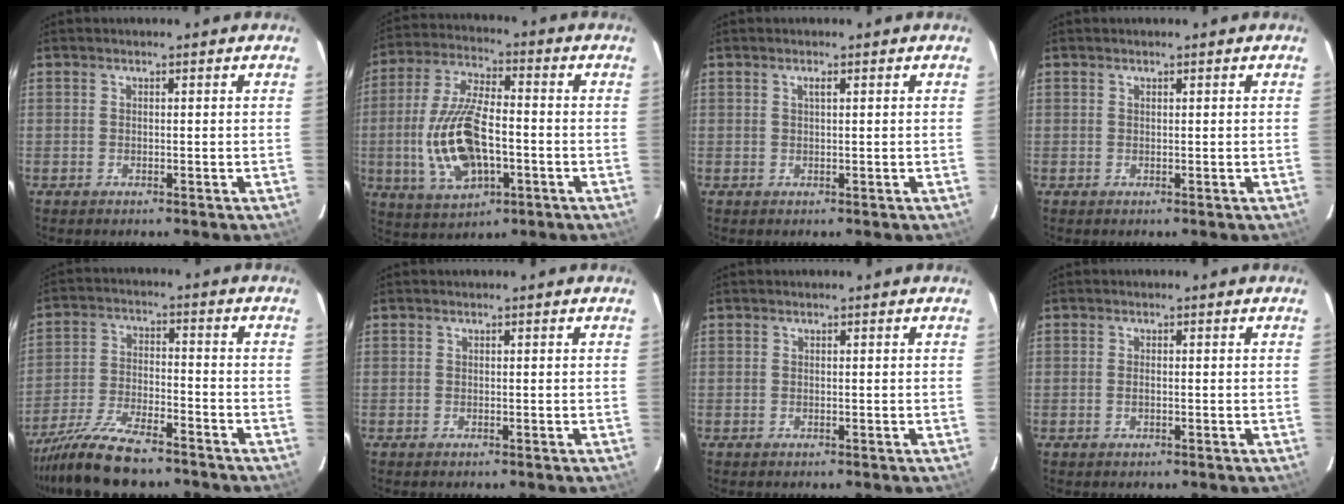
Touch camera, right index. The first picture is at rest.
{"total": 15.7, "force": [-3.2, 7.2, 13.5], "torque": [-0.287, -0.004, -0.050]}
{"total": 0.8, "force": [0.4, 0.1, 0.7], "torque": [-0.012, 0.003, 0.007]}
{"total": 0.0}
{"total": 14.1, "force": [-11.8, 3.4, 7.0], "torque": [-0.156, -0.023, -0.211]}
{"total": 0.0}
{"total": 0.0}
{"total": 0.9, "force": [-0.2, 0.5, 0.8], "torque": [-0.016, -0.001, -0.004]}